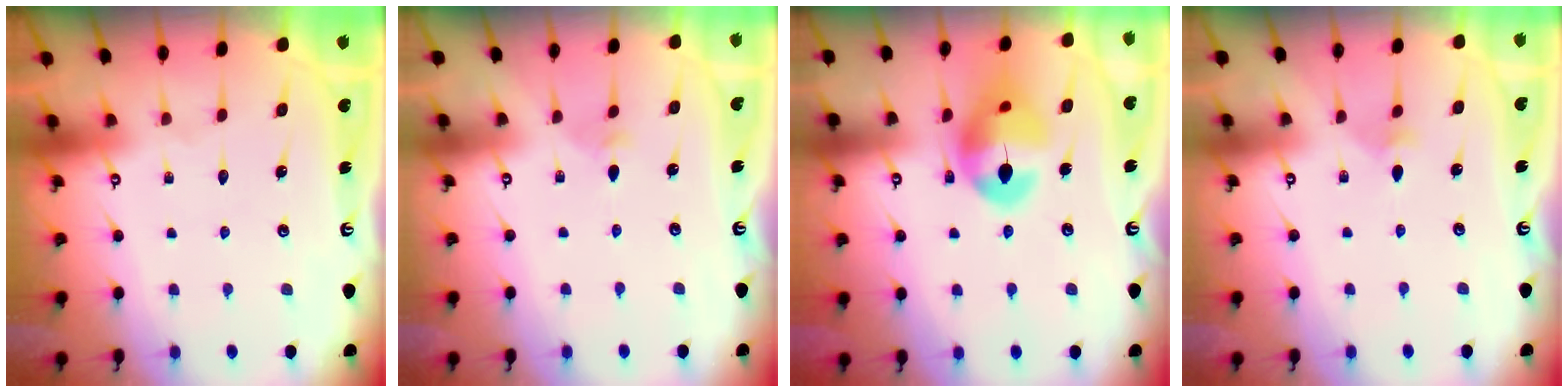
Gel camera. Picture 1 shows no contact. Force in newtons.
{"total": 2.0, "press": 2.0, "slide": 0.5}
{"total": 14.6, "press": 14.5, "slide": 1.6}
{"total": 2.8, "press": 2.7, "slide": 0.7}